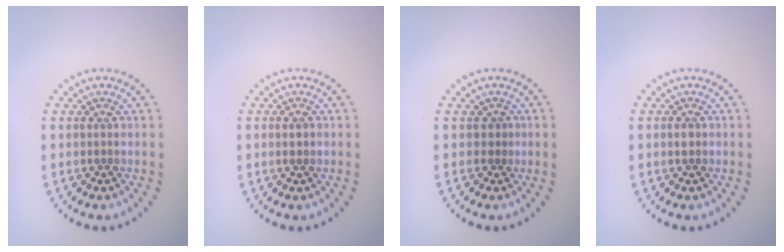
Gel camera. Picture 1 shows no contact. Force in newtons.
{"total": 1.1, "press": 1.0, "slide": 0.4}
{"total": 0.6, "press": 0.3, "slide": 0.5}
{"total": 0.7, "press": 0.7, "slide": 0.3}